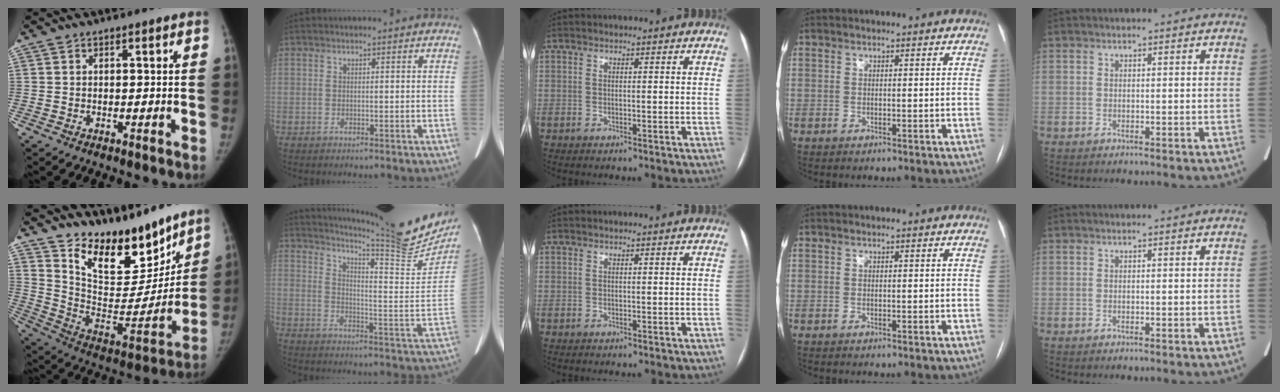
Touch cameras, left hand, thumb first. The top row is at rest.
{"thumb": {"total": 19.7, "force": [15.4, 8.4, 9.0], "torque": [-0.079, -0.110, 0.260]}, "index": {"total": 19.7, "force": [17.9, 0.2, 8.3], "torque": [-0.133, -0.076, 0.234]}}